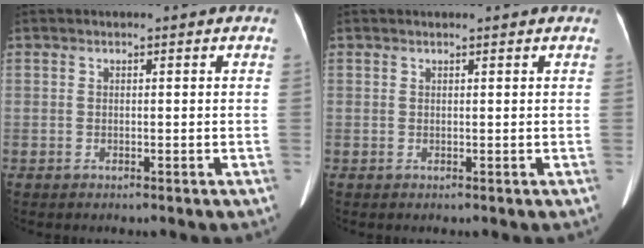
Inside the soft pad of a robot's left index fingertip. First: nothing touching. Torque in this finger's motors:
{"motor_torque": [0.14, -0.04, 0.04, 0.02]}